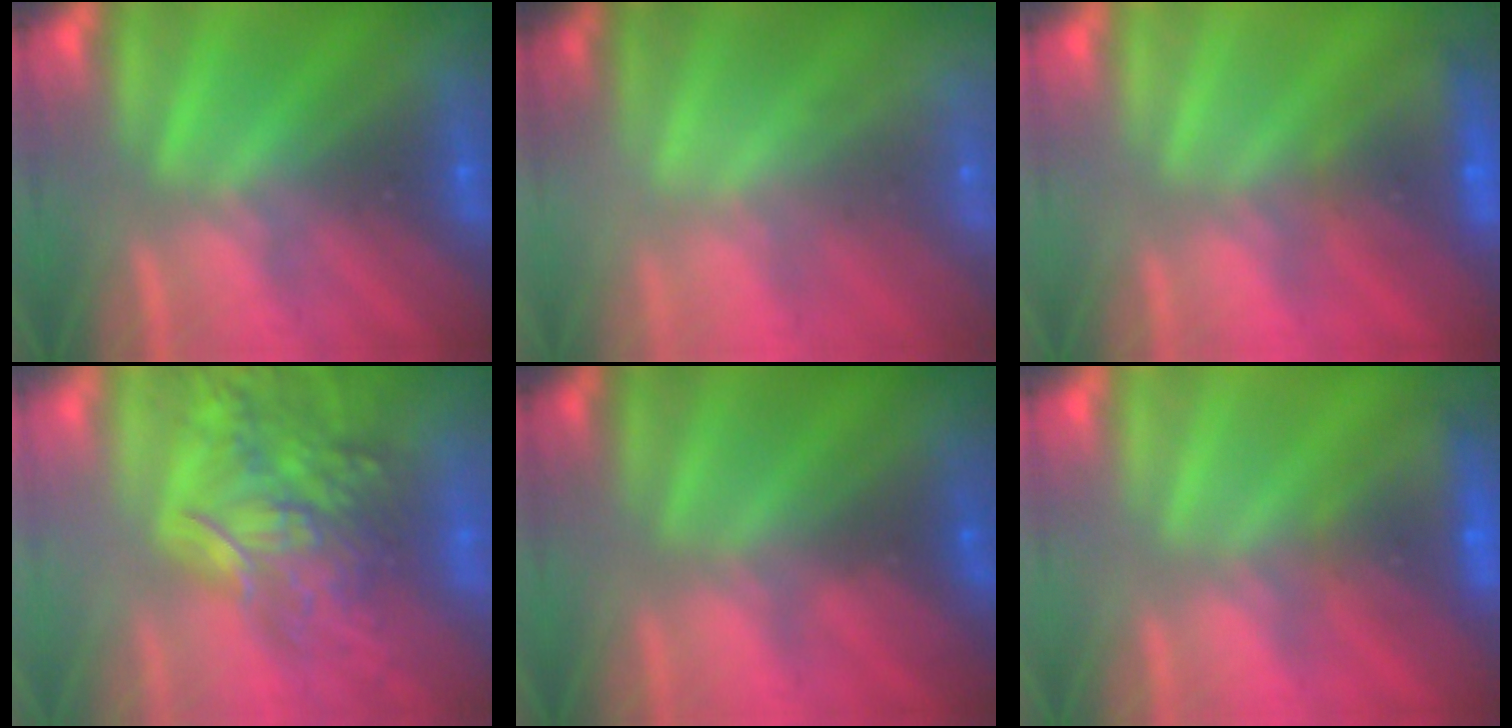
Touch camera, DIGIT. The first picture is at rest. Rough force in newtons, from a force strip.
{"total": 6.7}
{"total": 6.8}
{"total": 6.5}
{"total": 3.5}
{"total": 6.8}